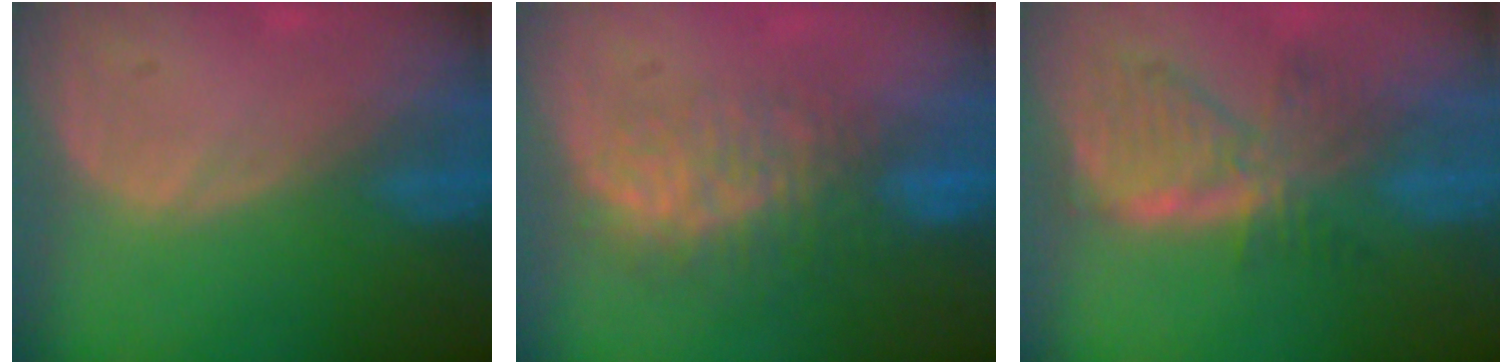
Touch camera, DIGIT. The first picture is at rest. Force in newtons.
{"total": 7.8, "press": 7.4, "slide": 2.4}
{"total": 7.9, "press": 7.0, "slide": 3.7}